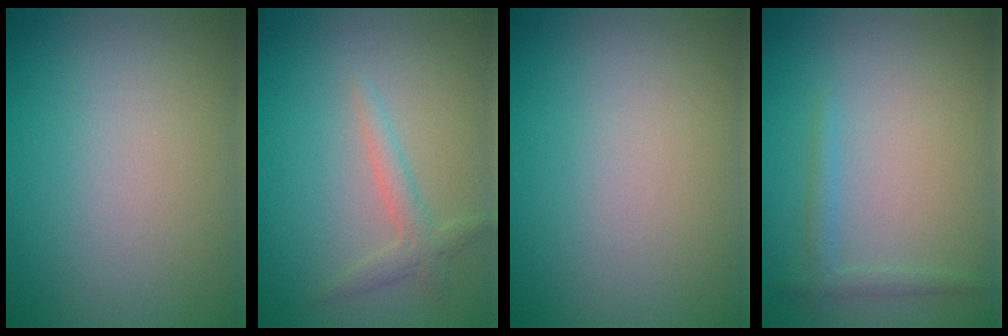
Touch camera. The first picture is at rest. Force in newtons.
{"total": 1.9, "press": 1.9, "slide": 0.1}
{"total": 0.0}
{"total": 1.3, "press": 1.3, "slide": 0.1}